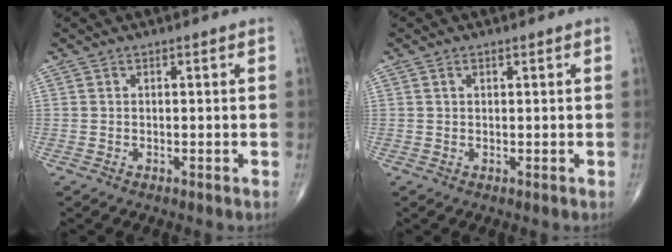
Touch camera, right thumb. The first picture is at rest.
{"total": 0.8, "force": [0.4, 0.4, 0.5], "torque": [-0.010, 0.001, 0.007]}